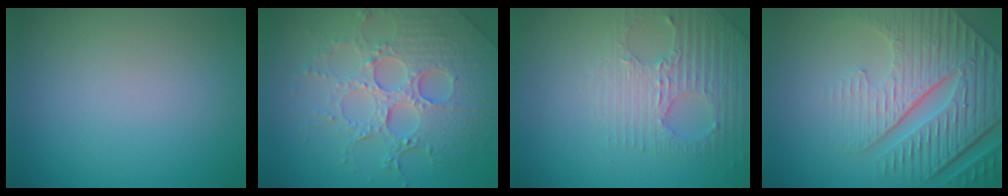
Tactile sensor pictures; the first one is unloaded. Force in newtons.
{"total": 6.7, "press": 5.2, "slide": 4.2}
{"total": 3.2, "press": 3.1, "slide": 0.7}
{"total": 8.8, "press": 6.2, "slide": 6.2}